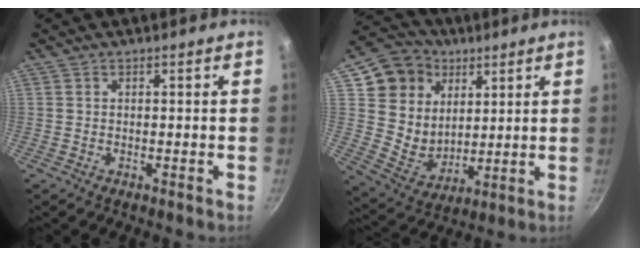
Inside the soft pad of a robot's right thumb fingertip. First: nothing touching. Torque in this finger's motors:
{"motor_torque": [-0.42, 0.90, 0.22, -0.21, 0.25]}